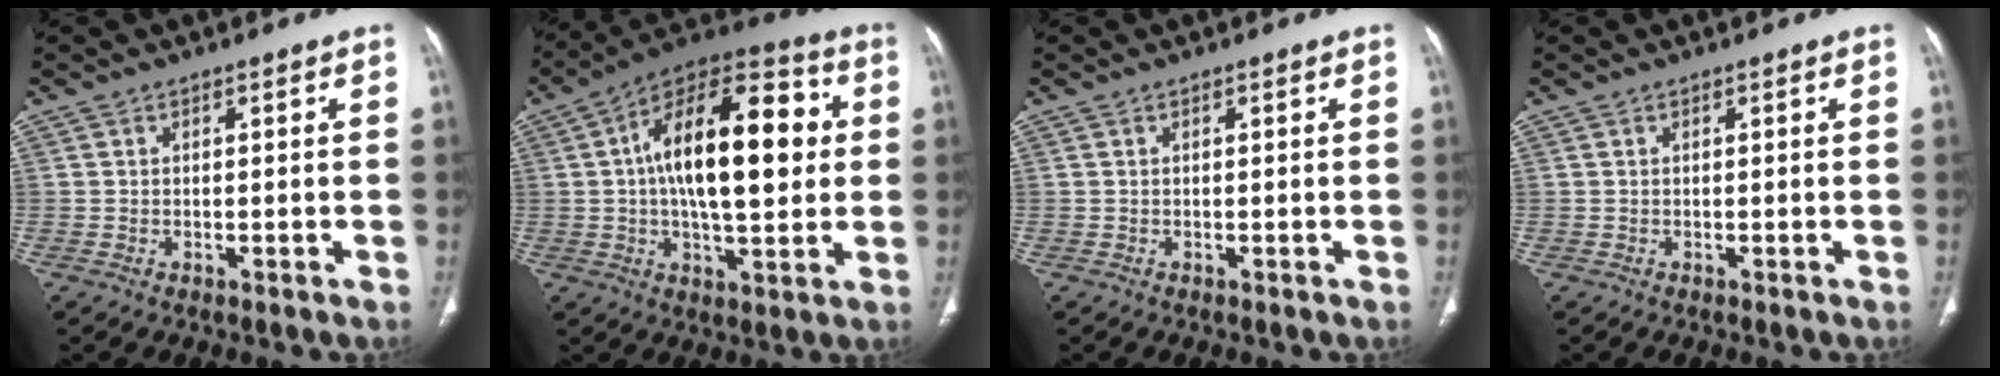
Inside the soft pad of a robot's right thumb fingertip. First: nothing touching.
{"total": 22.9, "force": [2.8, 10.4, 20.3], "torque": [-0.298, 0.027, 0.033]}
{"total": 0.0}
{"total": 0.0}